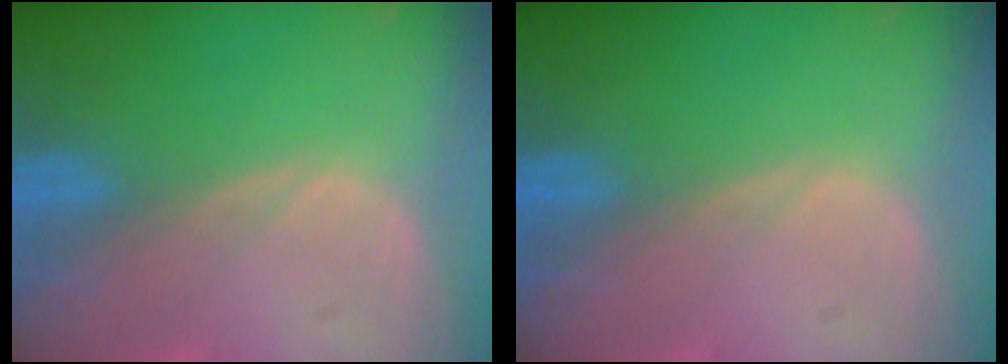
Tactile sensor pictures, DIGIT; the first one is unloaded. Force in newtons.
{"total": 0.0}